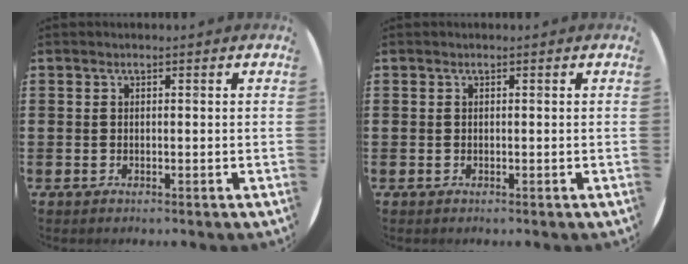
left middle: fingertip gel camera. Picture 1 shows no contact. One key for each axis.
{"total": 0.0}